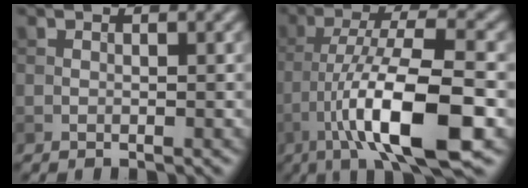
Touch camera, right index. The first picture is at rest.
{"total": 11.0, "force": [-4.4, 2.4, 9.8], "torque": [-0.164, 0.015, -0.077]}